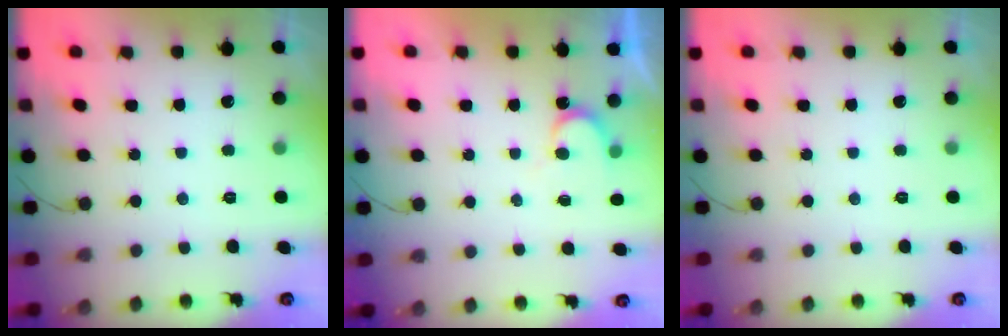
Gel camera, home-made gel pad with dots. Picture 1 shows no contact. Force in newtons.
{"total": 3.9, "press": 3.9, "slide": 0.4}
{"total": 0.0}